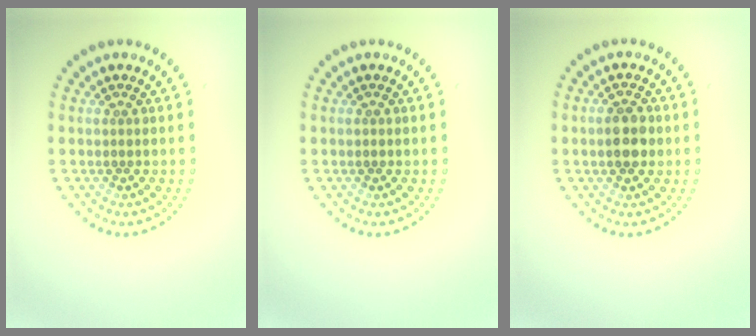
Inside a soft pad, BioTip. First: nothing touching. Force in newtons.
{"total": 0.6, "press": 0.6, "slide": 0.1}
{"total": 2.9, "press": 2.9, "slide": 0.1}